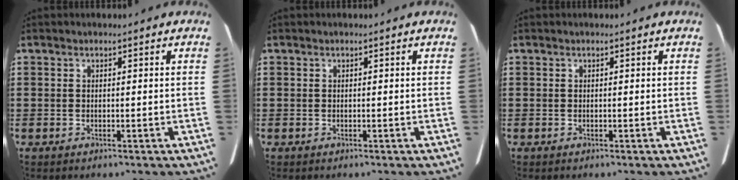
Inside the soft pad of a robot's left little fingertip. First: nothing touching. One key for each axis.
{"total": 0.0}
{"total": 0.0}